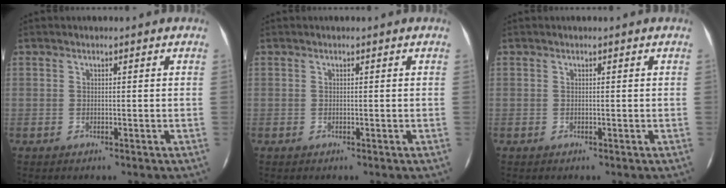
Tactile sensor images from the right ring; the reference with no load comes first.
{"total": 0.0}
{"total": 0.0}